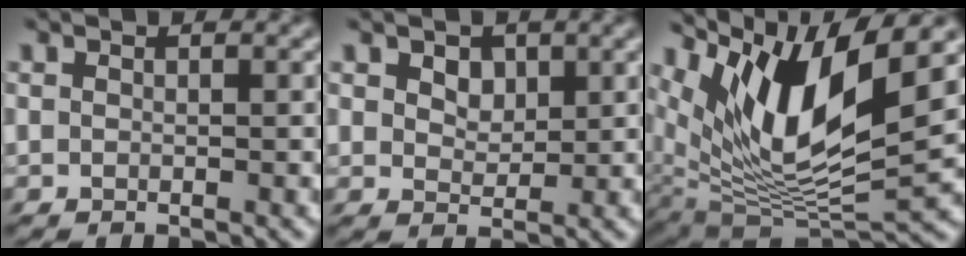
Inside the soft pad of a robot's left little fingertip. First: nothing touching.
{"total": 2.9, "force": [0.9, 2.2, 1.7], "torque": [-0.041, 0.005, 0.013]}
{"total": 11.2, "force": [5.2, 3.2, 9.4], "torque": [-0.164, 0.002, 0.095]}